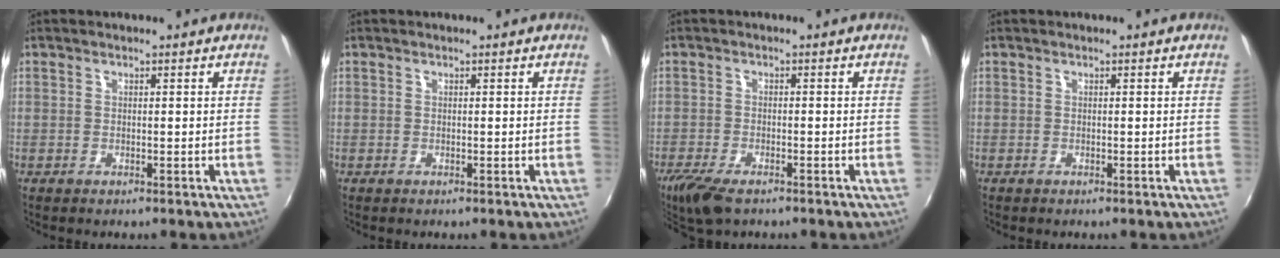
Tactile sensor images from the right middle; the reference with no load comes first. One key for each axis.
{"total": 0.0}
{"total": 6.6, "fx": -4.8, "fy": 2.2, "fz": 3.9, "tx": -0.101, "ty": -0.024, "tz": -0.093}
{"total": 0.0}